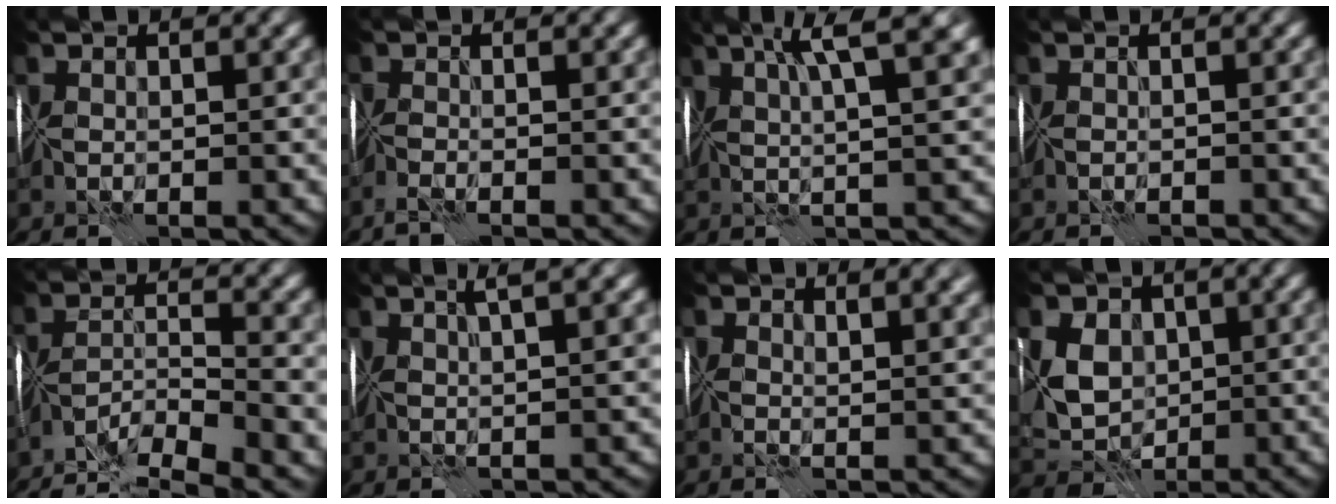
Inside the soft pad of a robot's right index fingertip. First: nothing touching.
{"total": 2.4, "force": [-2.0, -1.3, 0.0], "torque": [0.002, -0.007, -0.044]}
{"total": 5.8, "force": [2.9, 0.2, 5.0], "torque": [-0.070, 0.013, 0.044]}
{"total": 1.5, "force": [-1.4, -0.5, -0.3], "torque": [0.012, -0.012, -0.025]}
{"total": 6.4, "force": [-5.6, -0.3, 3.0], "torque": [-0.035, -0.011, -0.104]}
{"total": 3.0, "force": [1.7, -0.7, 2.4], "torque": [-0.031, 0.002, 0.030]}
{"total": 2.9, "force": [2.1, 0.3, 1.9], "torque": [-0.024, -0.002, 0.039]}
{"total": 3.9, "force": [0.4, 2.9, 2.7], "torque": [-0.052, -0.002, 0.007]}